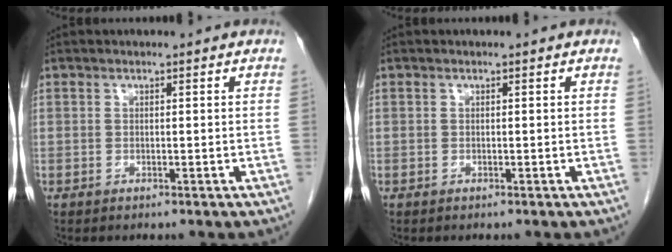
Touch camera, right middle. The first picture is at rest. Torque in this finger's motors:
{"motor_torque": [0.28, 0.03, 0.21, 0.00]}